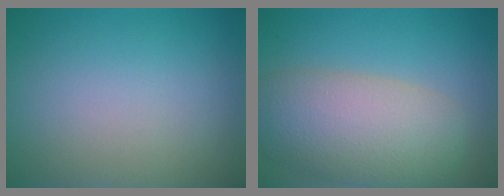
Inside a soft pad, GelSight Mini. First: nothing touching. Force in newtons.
{"total": 8.0, "press": 8.0, "slide": 0.6}